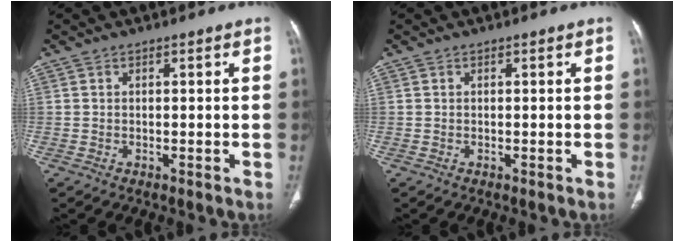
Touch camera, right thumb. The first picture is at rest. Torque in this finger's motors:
{"motor_torque": [0.09, 0.09, -0.13, 0.13, 0.00]}